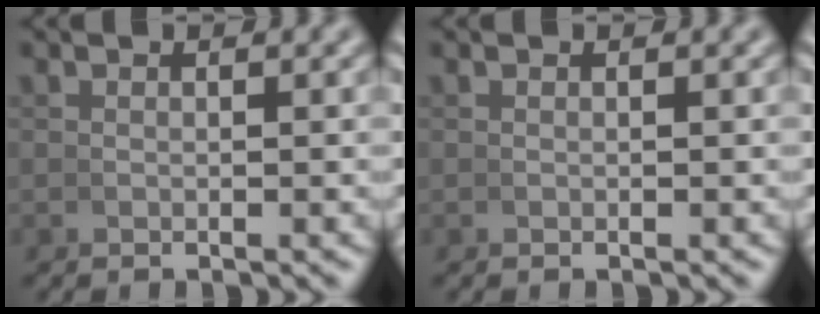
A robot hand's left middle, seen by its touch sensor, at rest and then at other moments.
{"total": 0.0}